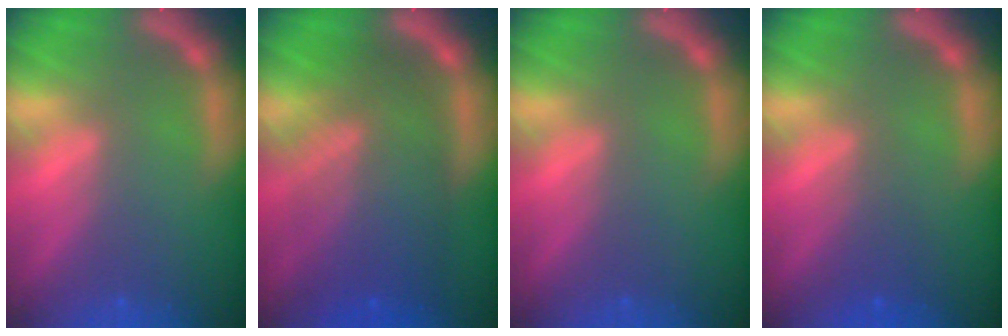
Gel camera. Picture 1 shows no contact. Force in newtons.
{"total": 9.6}
{"total": 0.0}
{"total": 2.0}